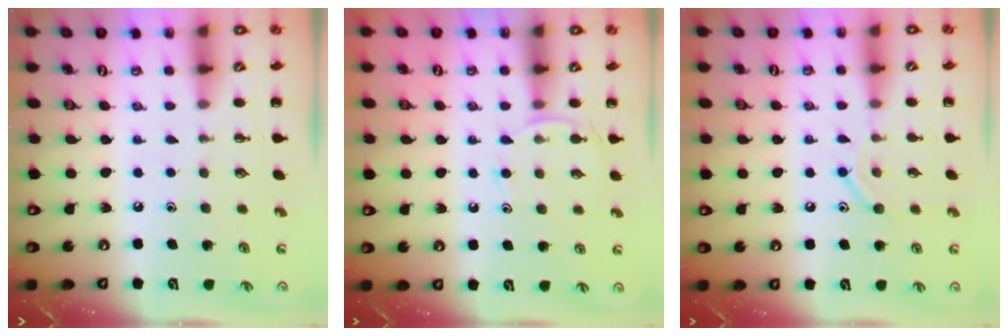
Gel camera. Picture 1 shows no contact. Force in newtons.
{"total": 7.1, "press": 6.8, "slide": 2.0}
{"total": 8.5, "press": 8.4, "slide": 1.4}